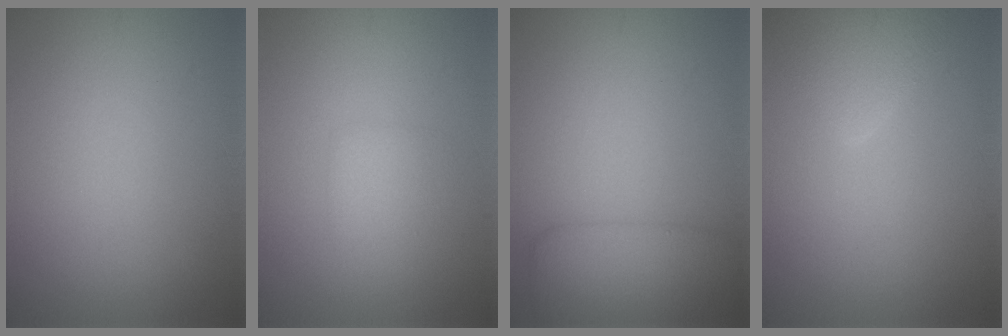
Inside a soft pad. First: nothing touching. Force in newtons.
{"total": 1.8, "press": 1.8, "slide": 0.1}
{"total": 3.8, "press": 3.8, "slide": 0.1}
{"total": 2.6, "press": 2.6, "slide": 0.2}